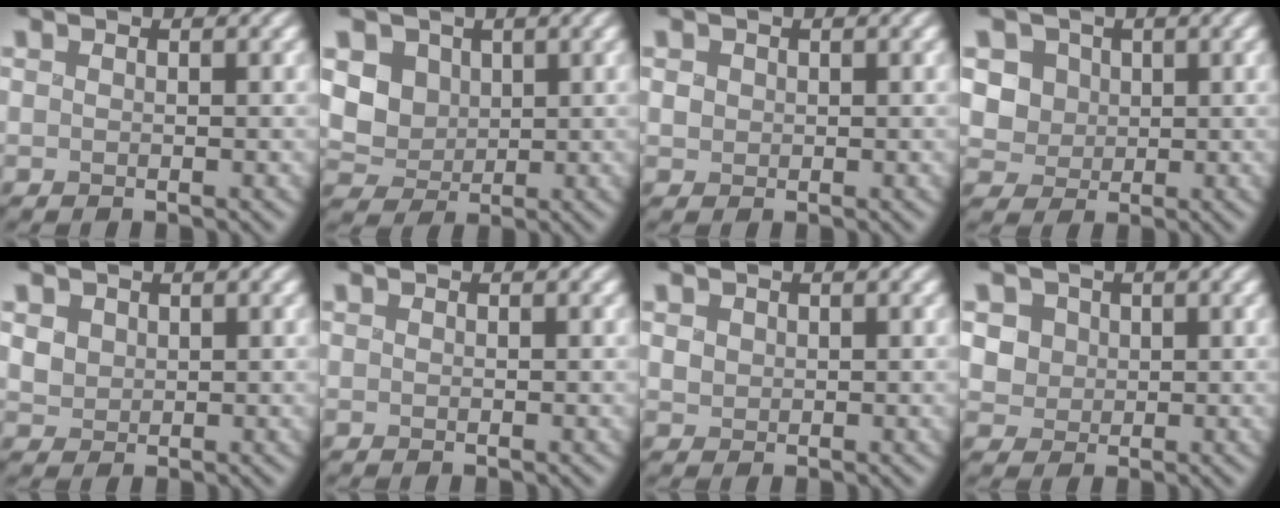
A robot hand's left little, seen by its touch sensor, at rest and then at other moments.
{"total": 4.3, "force": [0.7, 3.7, 2.1], "torque": [-0.050, -0.001, 0.002]}
{"total": 0.8, "force": [0.0, 0.8, 0.2], "torque": [-0.003, -0.001, 0.002]}
{"total": 4.8, "force": [0.9, 4.3, 2.0], "torque": [-0.047, 0.007, 0.010]}
{"total": 1.8, "force": [0.6, 1.5, 0.8], "torque": [-0.024, -0.004, 0.015]}
{"total": 0.0}
{"total": 0.9, "force": [0.2, 0.9, 0.3], "torque": [-0.007, 0.000, 0.006]}
{"total": 3.1, "force": [0.6, 2.8, 1.2], "torque": [-0.040, 0.000, 0.022]}